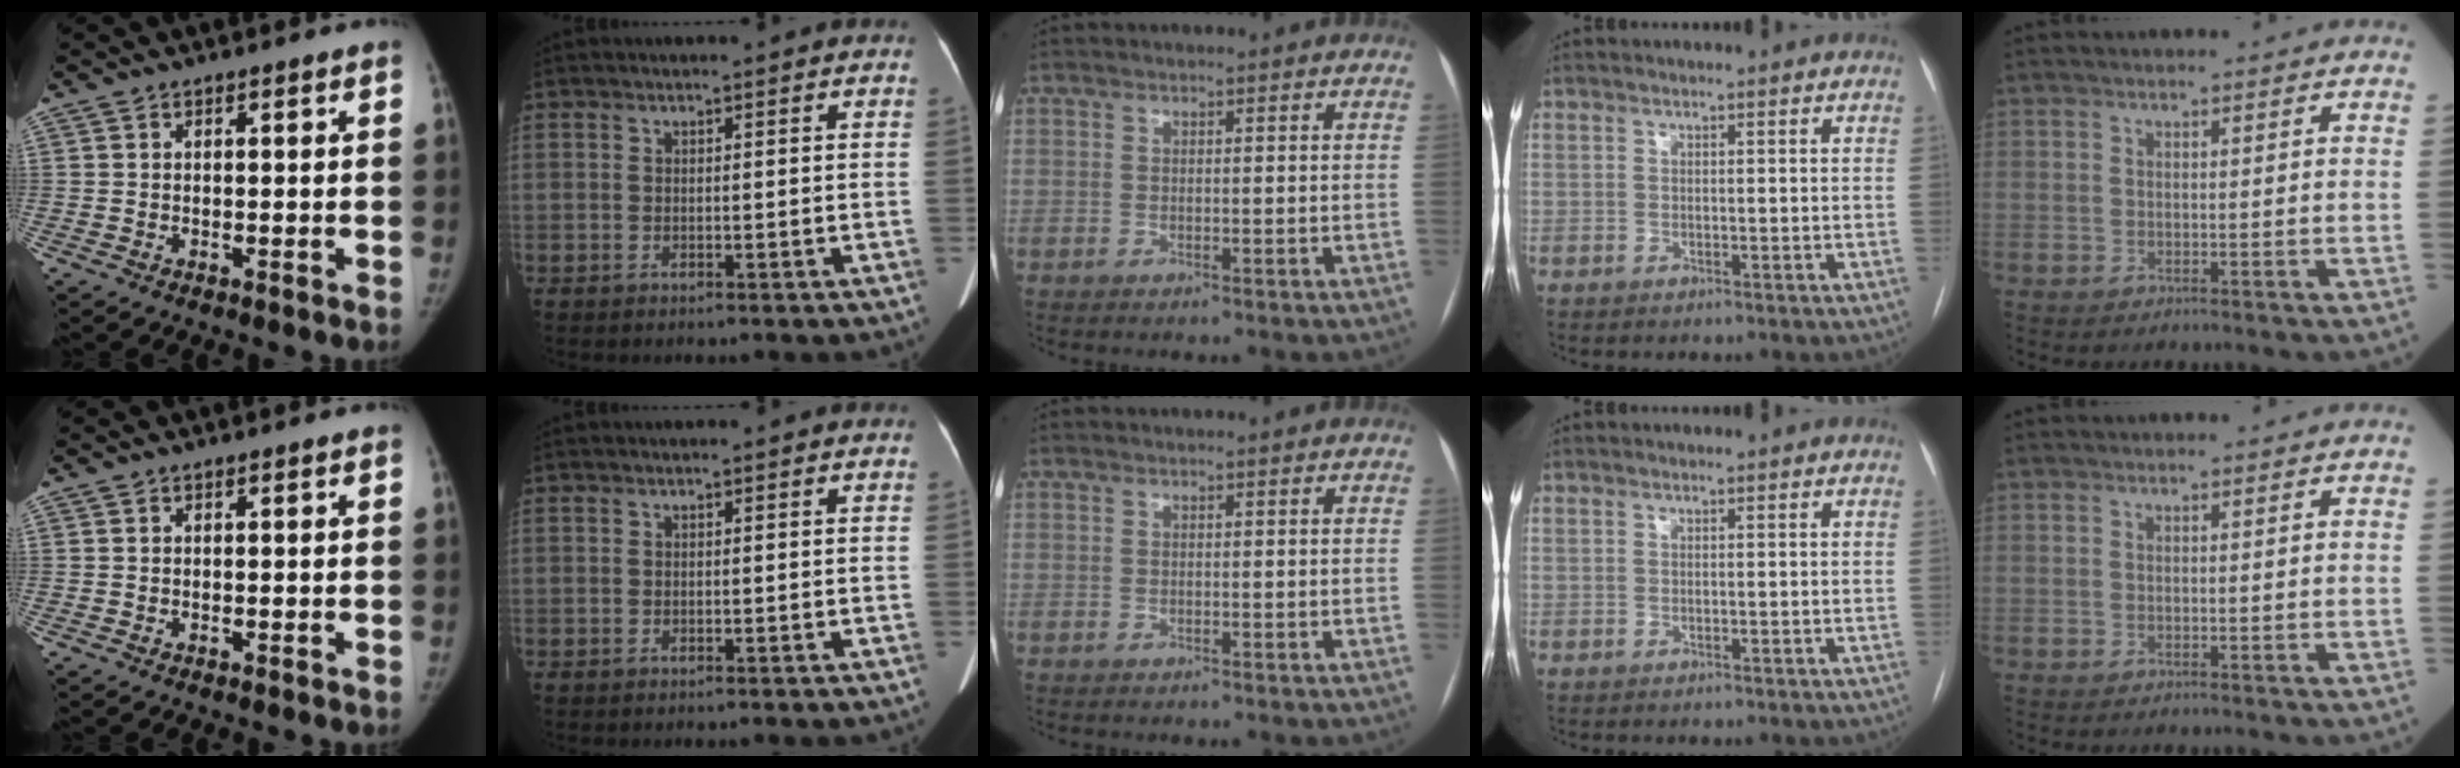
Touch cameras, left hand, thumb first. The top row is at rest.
{}